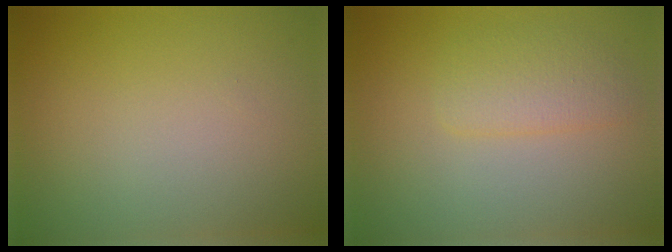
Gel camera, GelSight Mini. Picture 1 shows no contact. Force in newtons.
{"total": 2.4, "press": 2.4, "slide": 0.1}